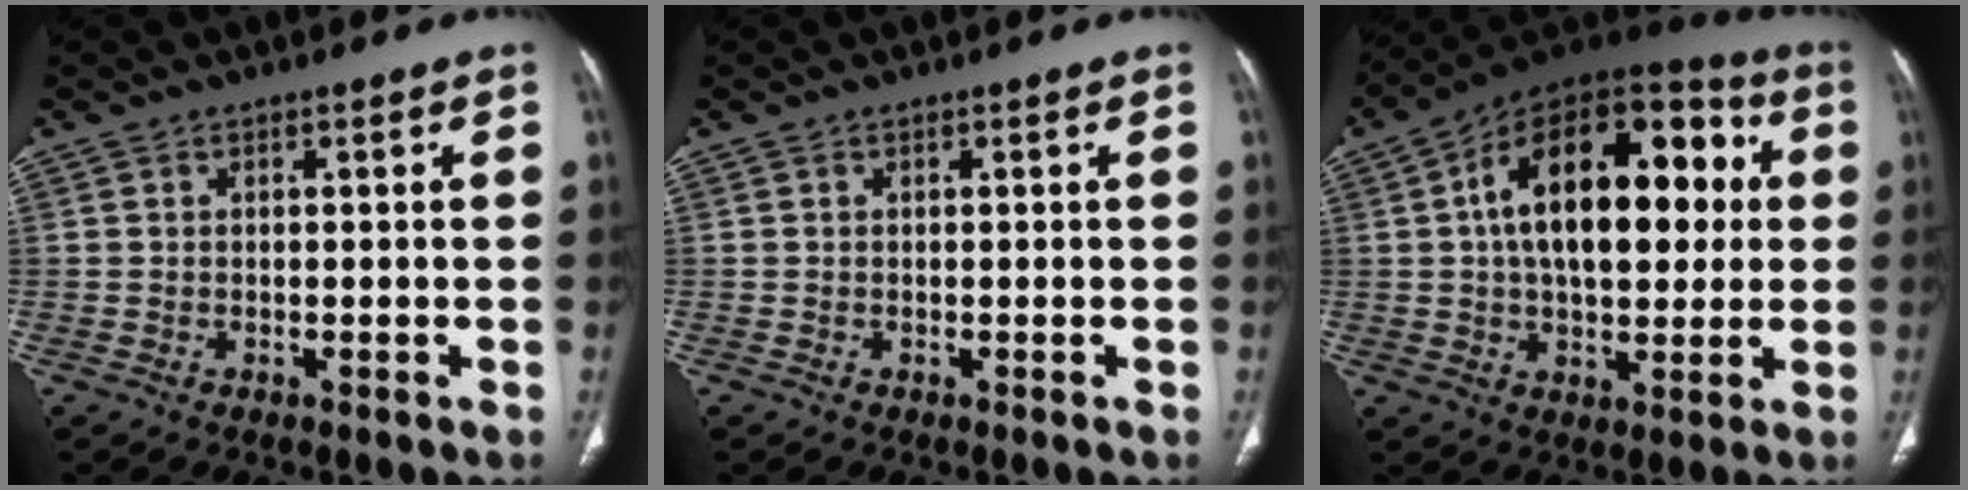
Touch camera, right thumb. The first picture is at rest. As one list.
[{"total": 0.0}, {"total": 25.2, "force": [3.8, 13.8, 20.7], "torque": [-0.296, 0.032, 0.050]}]